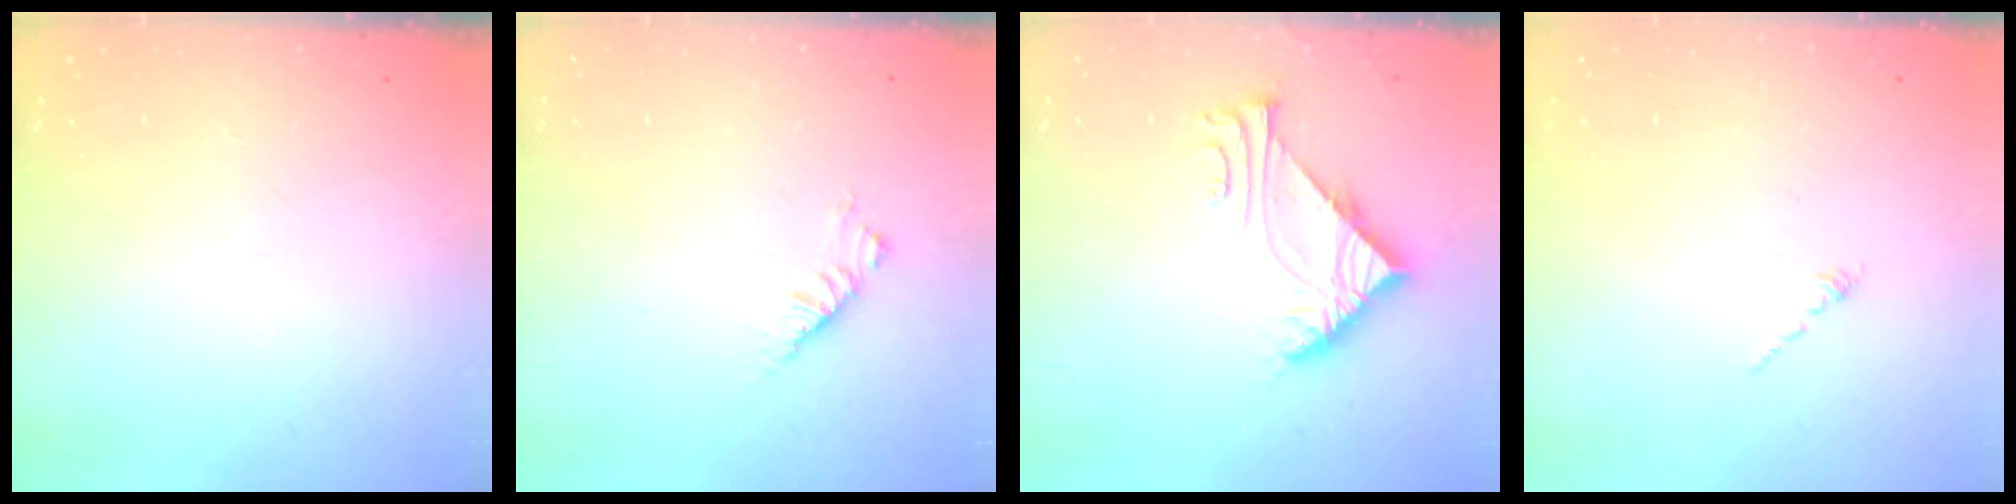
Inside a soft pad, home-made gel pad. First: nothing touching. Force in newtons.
{"total": 2.9, "press": 2.8, "slide": 0.7}
{"total": 6.5, "press": 6.5, "slide": 0.5}
{"total": 0.0}